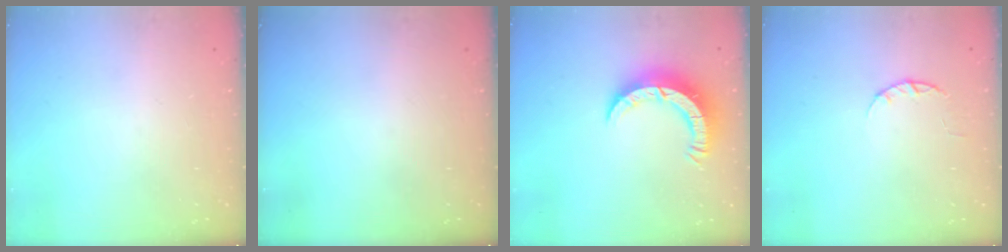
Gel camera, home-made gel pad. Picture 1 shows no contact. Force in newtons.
{"total": 0.0}
{"total": 7.8, "press": 7.8, "slide": 0.8}
{"total": 2.4, "press": 2.3, "slide": 0.4}